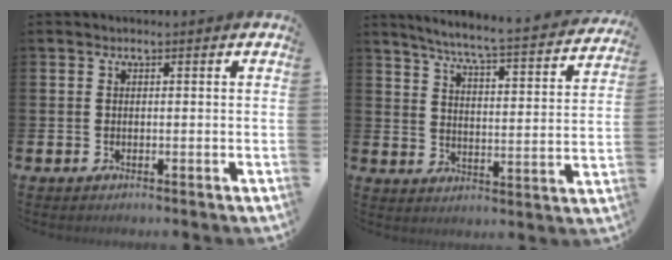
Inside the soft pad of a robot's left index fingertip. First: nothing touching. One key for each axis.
{"total": 6.1, "fx": 5.5, "fy": -0.2, "fz": 2.5, "tx": -0.077, "ty": -0.048, "tz": 0.088}